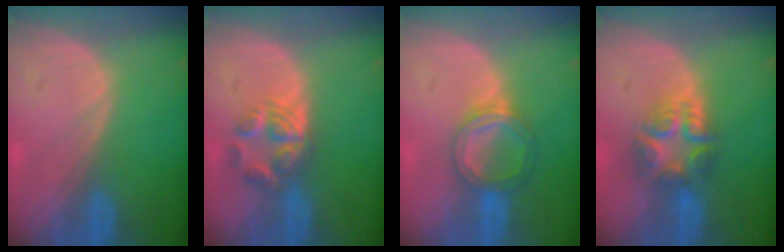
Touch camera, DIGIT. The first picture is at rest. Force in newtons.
{"total": 6.1, "press": 5.3, "slide": 3.0}
{"total": 5.4, "press": 5.1, "slide": 1.6}
{"total": 7.6, "press": 6.5, "slide": 3.9}